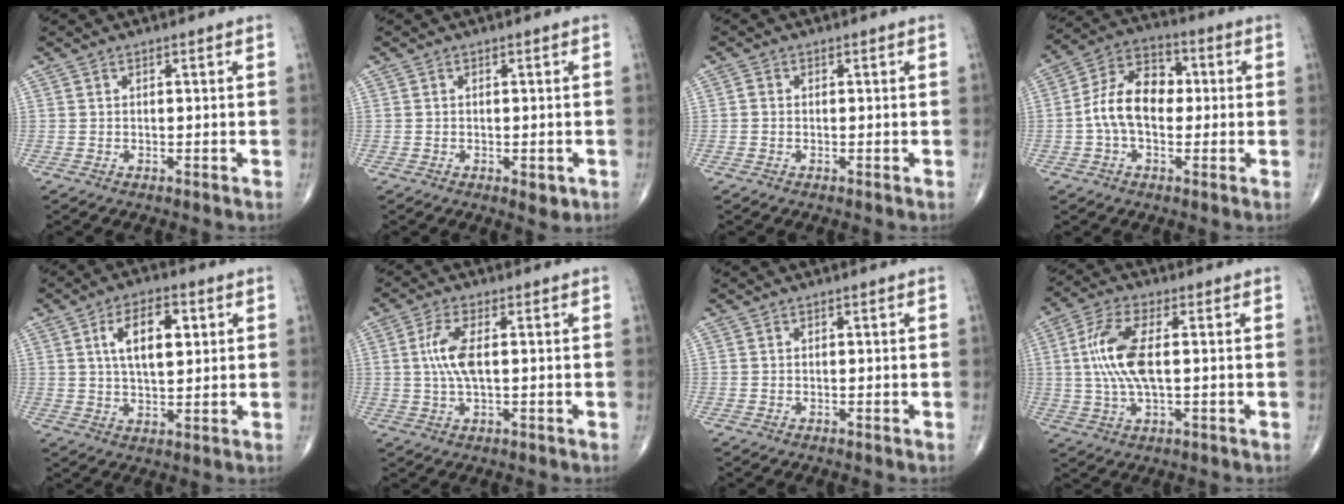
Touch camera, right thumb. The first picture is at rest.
{"total": 2.4, "force": [-0.8, 1.2, 1.9], "torque": [-0.019, -0.003, -0.006]}
{"total": 0.8, "force": [-0.2, 0.6, 0.4], "torque": [-0.005, 0.001, -0.007]}
{"total": 11.6, "force": [-0.4, 7.5, 8.8], "torque": [-0.151, 0.036, -0.019]}
{"total": 9.7, "force": [2.7, 4.7, 8.0], "torque": [-0.120, -0.002, 0.045]}
{"total": 6.2, "force": [0.7, 2.1, 5.8], "torque": [-0.139, 0.003, 0.011]}
{"total": 0.0}
{"total": 10.5, "force": [0.9, 3.9, 9.7], "torque": [-0.222, 0.007, 0.017]}